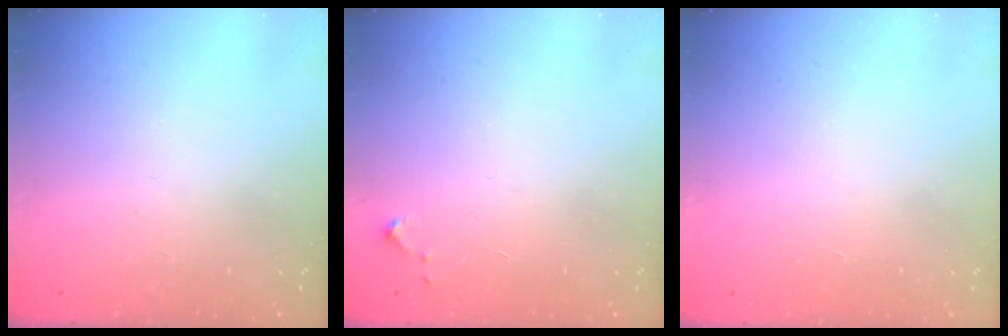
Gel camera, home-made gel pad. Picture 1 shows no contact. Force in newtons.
{"total": 3.5, "press": 3.5, "slide": 0.3}
{"total": 1.6, "press": 1.6, "slide": 0.1}